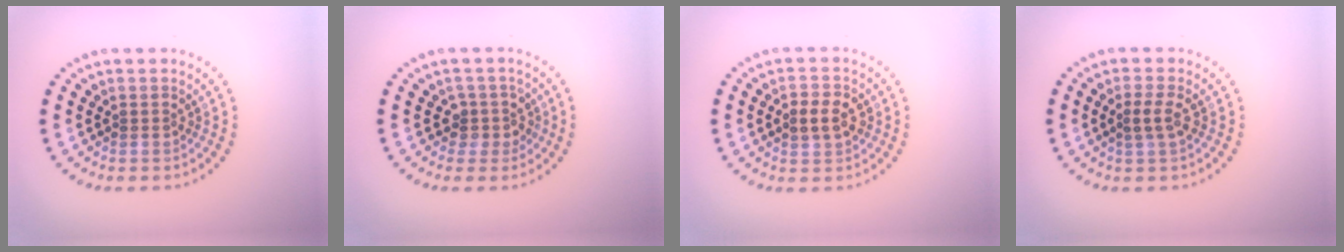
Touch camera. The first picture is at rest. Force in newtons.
{"total": 2.0, "press": 1.6, "slide": 1.3}
{"total": 2.8, "press": 2.8, "slide": 0.1}
{"total": 1.9, "press": 1.7, "slide": 0.7}